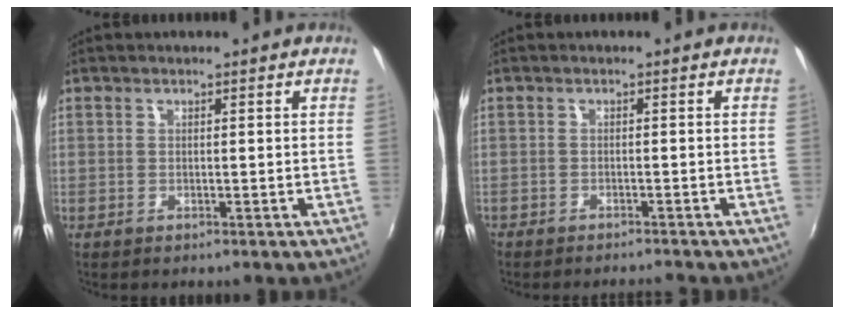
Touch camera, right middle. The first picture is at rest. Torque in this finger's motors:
{"motor_torque": [0.07, -0.09, 0.05, 0.05]}